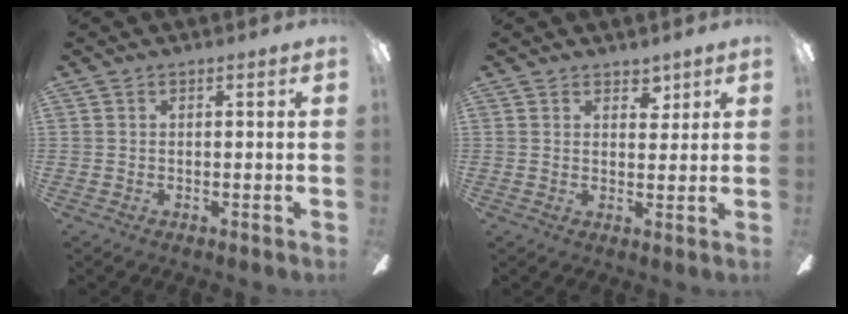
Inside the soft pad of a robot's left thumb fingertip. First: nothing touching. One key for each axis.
{"total": 3.0, "fx": 2.4, "fy": 1.5, "fz": 0.9, "tx": 0.004, "ty": -0.012, "tz": 0.039}